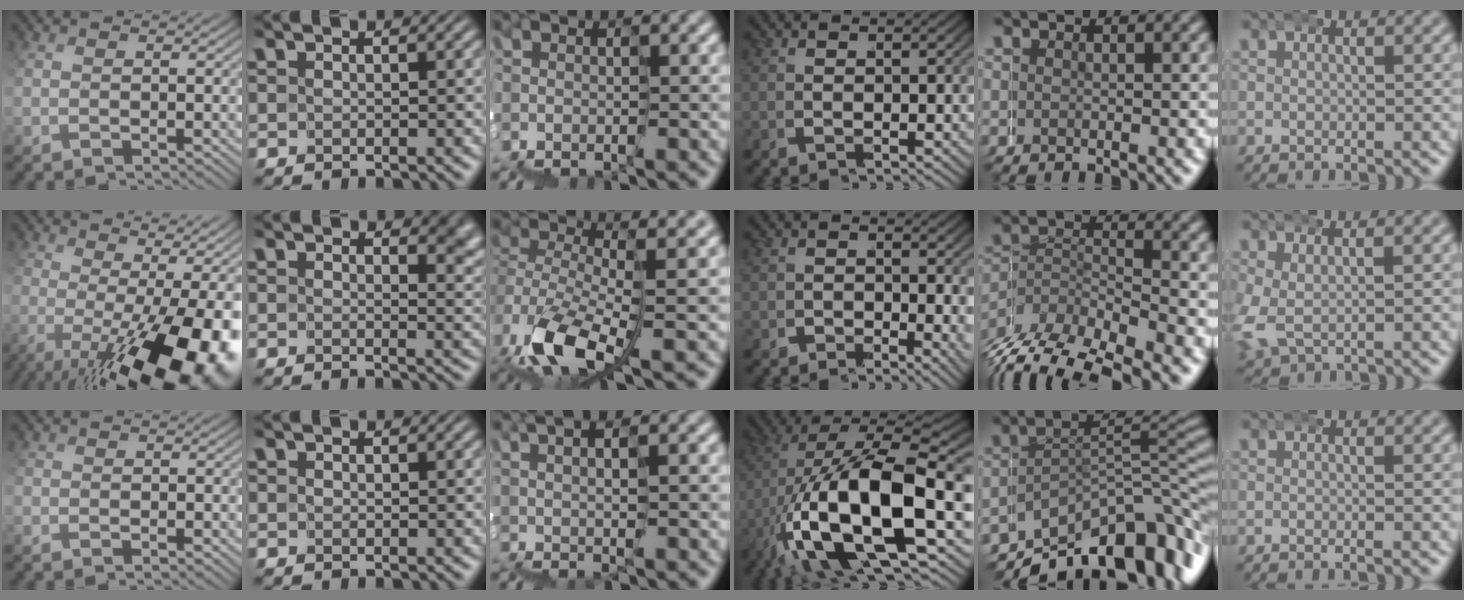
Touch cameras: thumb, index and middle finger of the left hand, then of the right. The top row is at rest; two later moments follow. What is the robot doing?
{"motion": "wrap", "object": "duck tape"}